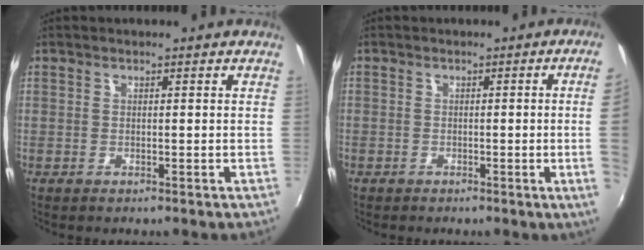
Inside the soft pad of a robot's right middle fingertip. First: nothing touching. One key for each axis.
{"total": 4.1, "fx": -0.2, "fy": -1.7, "fz": 3.7, "tx": -0.059, "ty": -0.010, "tz": 0.003}